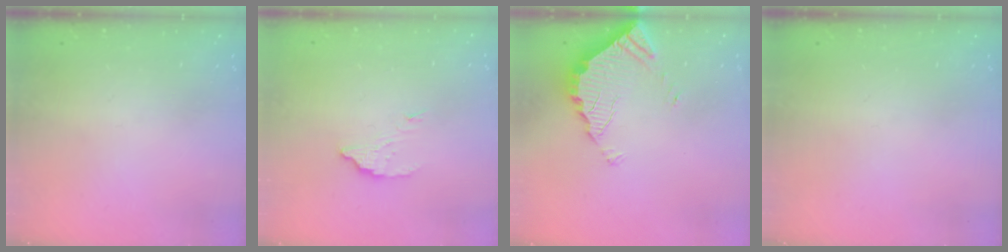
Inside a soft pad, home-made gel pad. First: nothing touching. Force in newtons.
{"total": 2.8, "press": 2.8, "slide": 0.2}
{"total": 3.4, "press": 3.4, "slide": 0.2}
{"total": 0.0}